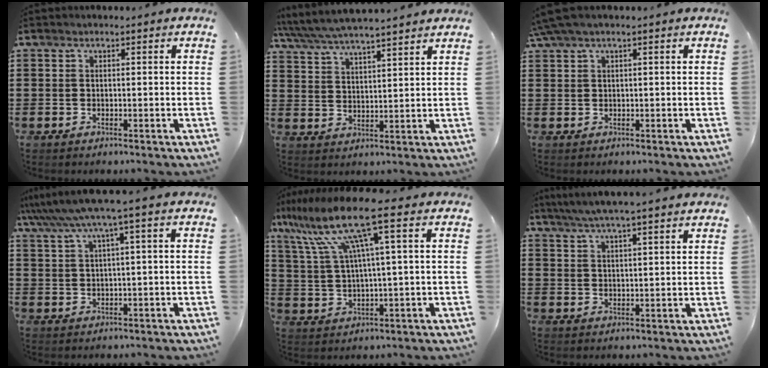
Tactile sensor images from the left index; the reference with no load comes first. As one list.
[{"total": 5.2, "force": [4.8, 0.2, 1.9], "torque": [-0.054, -0.024, 0.083]}, {"total": 2.5, "force": [0.2, 0.3, 2.5], "torque": [-0.060, -0.008, 0.000]}, {"total": 5.6, "force": [2.7, -0.7, 4.8], "torque": [-0.101, -0.016, 0.043]}, {"total": 12.3, "force": [6.1, 0.6, 10.7], "torque": [-0.249, -0.021, 0.093]}, {"total": 4.6, "force": [4.0, -0.4, 2.1], "torque": [-0.052, -0.015, 0.071]}]